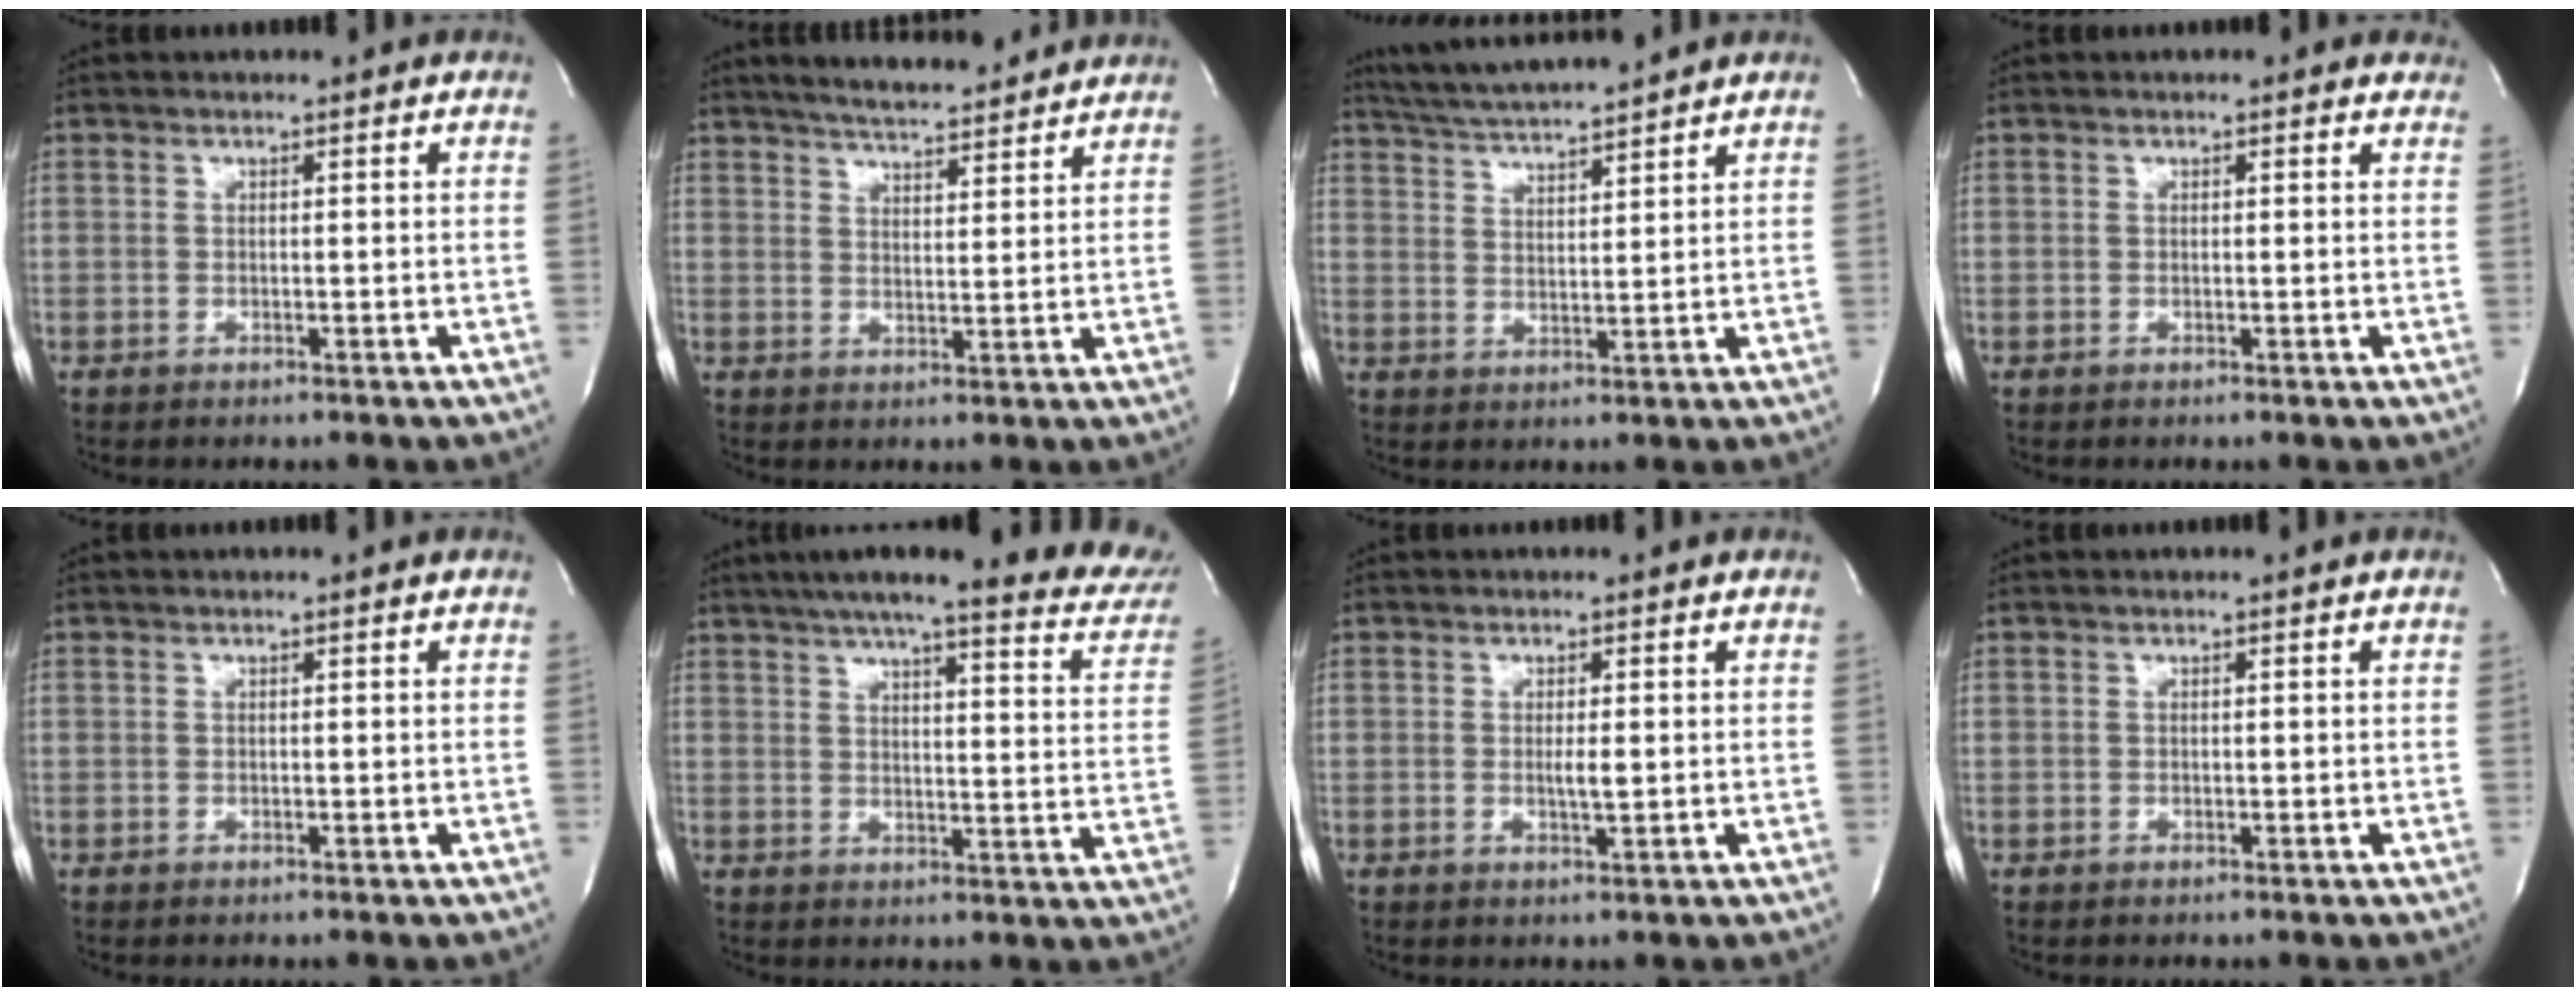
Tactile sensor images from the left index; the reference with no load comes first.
{"total": 11.8, "force": [10.6, 1.8, 4.7], "torque": [-0.076, 0.006, 0.149]}
{"total": 9.7, "force": [9.0, -0.8, 3.5], "torque": [-0.069, 0.015, 0.152]}
{"total": 1.9, "force": [1.4, 0.9, 0.9], "torque": [-0.005, 0.004, 0.005]}
{"total": 0.0}
{"total": 25.6, "force": [21.1, 3.5, 13.9], "torque": [-0.194, -0.025, 0.246]}
{"total": 1.8, "force": [-0.1, 0.2, 1.8], "torque": [-0.034, -0.006, -0.003]}
{"total": 0.0}